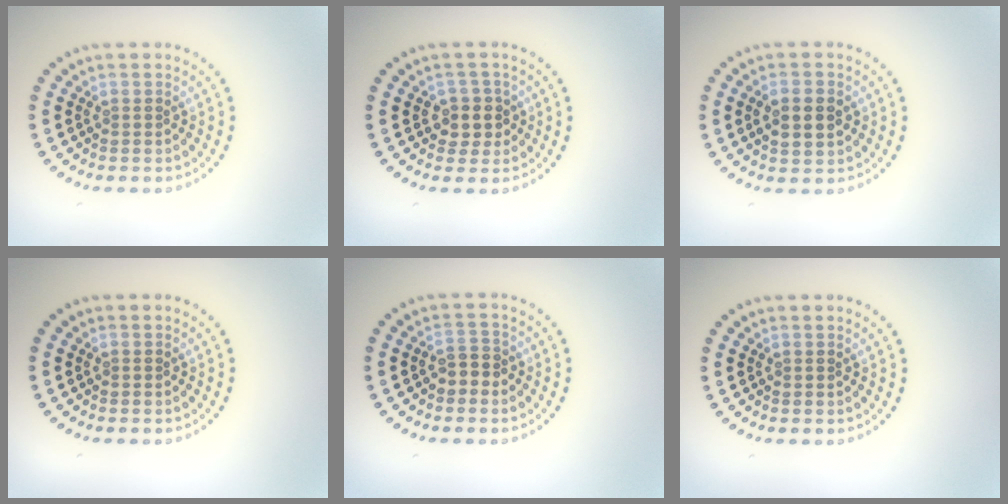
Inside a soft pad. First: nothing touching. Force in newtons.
{"total": 2.3, "press": 2.1, "slide": 1.0}
{"total": 2.9, "press": 2.9, "slide": 0.2}
{"total": 0.0}
{"total": 1.8, "press": 1.7, "slide": 0.7}
{"total": 0.0}